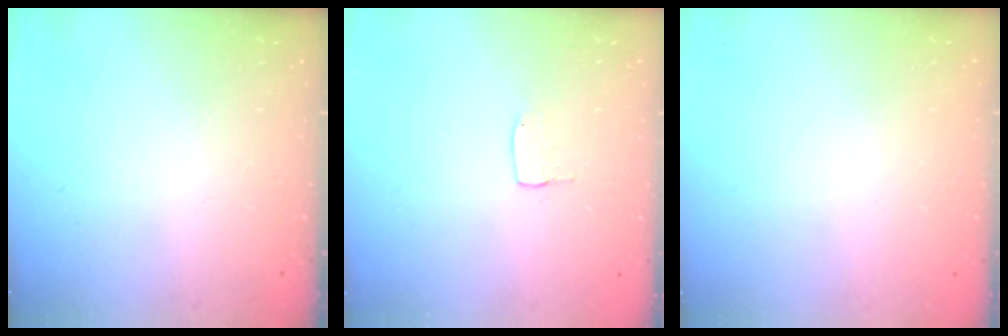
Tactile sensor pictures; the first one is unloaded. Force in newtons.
{"total": 3.4, "press": 3.4, "slide": 0.2}
{"total": 0.0}